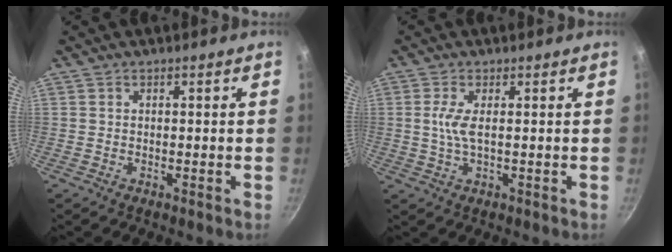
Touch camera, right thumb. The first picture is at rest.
{"total": 3.7, "force": [0.5, 1.1, 3.5], "torque": [-0.093, -0.002, 0.012]}